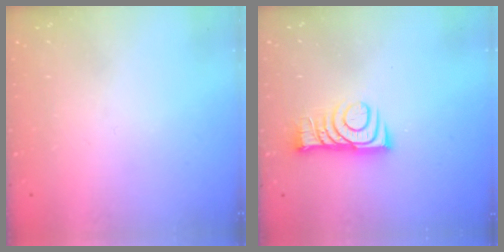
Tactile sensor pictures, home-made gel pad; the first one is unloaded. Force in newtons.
{"total": 8.8, "press": 8.8, "slide": 0.8}